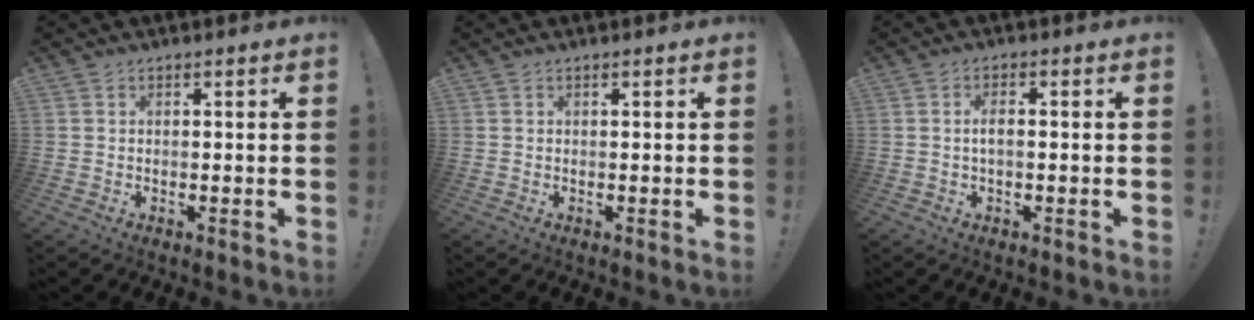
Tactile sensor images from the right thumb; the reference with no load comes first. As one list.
[{"total": 0.0}, {"total": 3.1, "force": [-0.4, 0.9, 2.9], "torque": [-0.054, 0.001, -0.011]}]